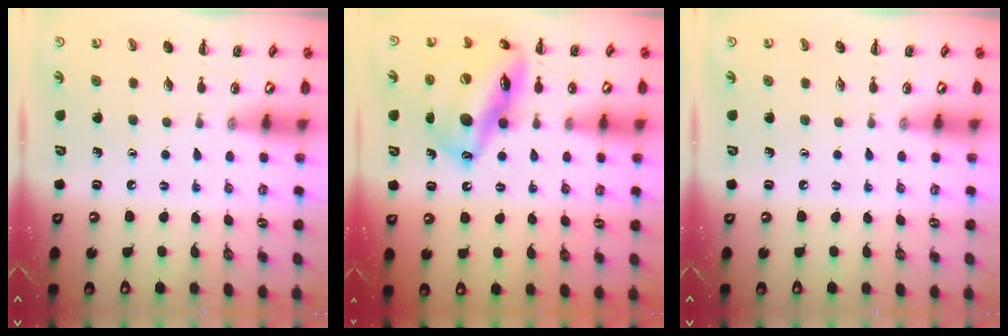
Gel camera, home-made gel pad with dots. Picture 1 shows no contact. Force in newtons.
{"total": 19.1, "press": 18.5, "slide": 4.6}
{"total": 0.0}